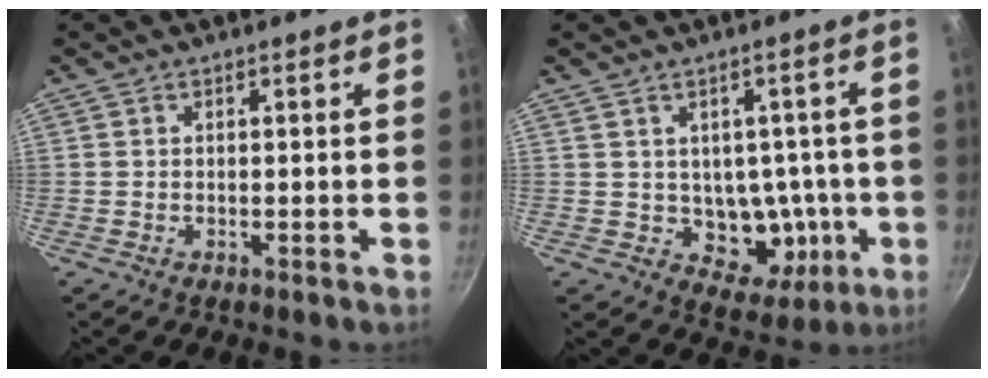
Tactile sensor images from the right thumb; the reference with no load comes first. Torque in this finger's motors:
{"motor_torque": [0.32, 0.44, 0.61, -0.19, 0.00]}